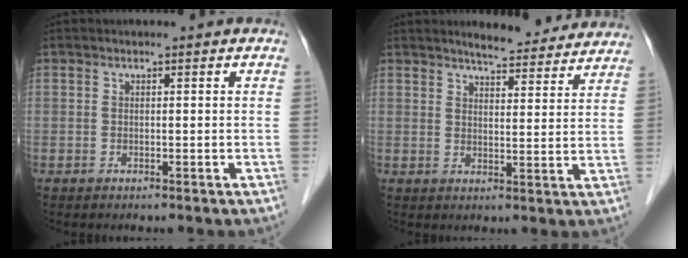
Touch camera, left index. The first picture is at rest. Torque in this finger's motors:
{"motor_torque": [0.21, -0.07, 0.44, 0.08]}